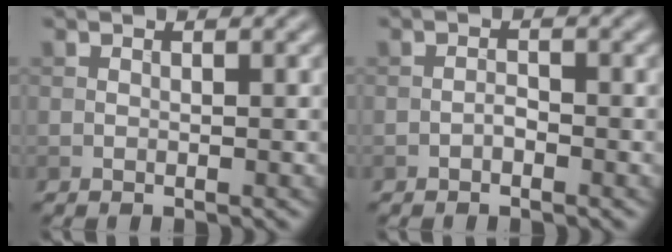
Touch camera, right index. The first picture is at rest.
{"total": 0.8, "force": [-0.5, 0.4, 0.5], "torque": [-0.009, 0.003, -0.011]}